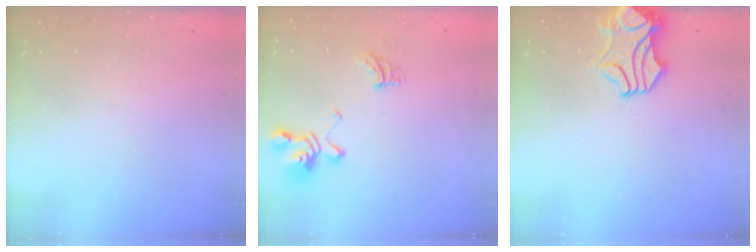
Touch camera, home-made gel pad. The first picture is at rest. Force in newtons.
{"total": 8.6, "press": 8.4, "slide": 1.5}
{"total": 1.9, "press": 1.4, "slide": 1.2}